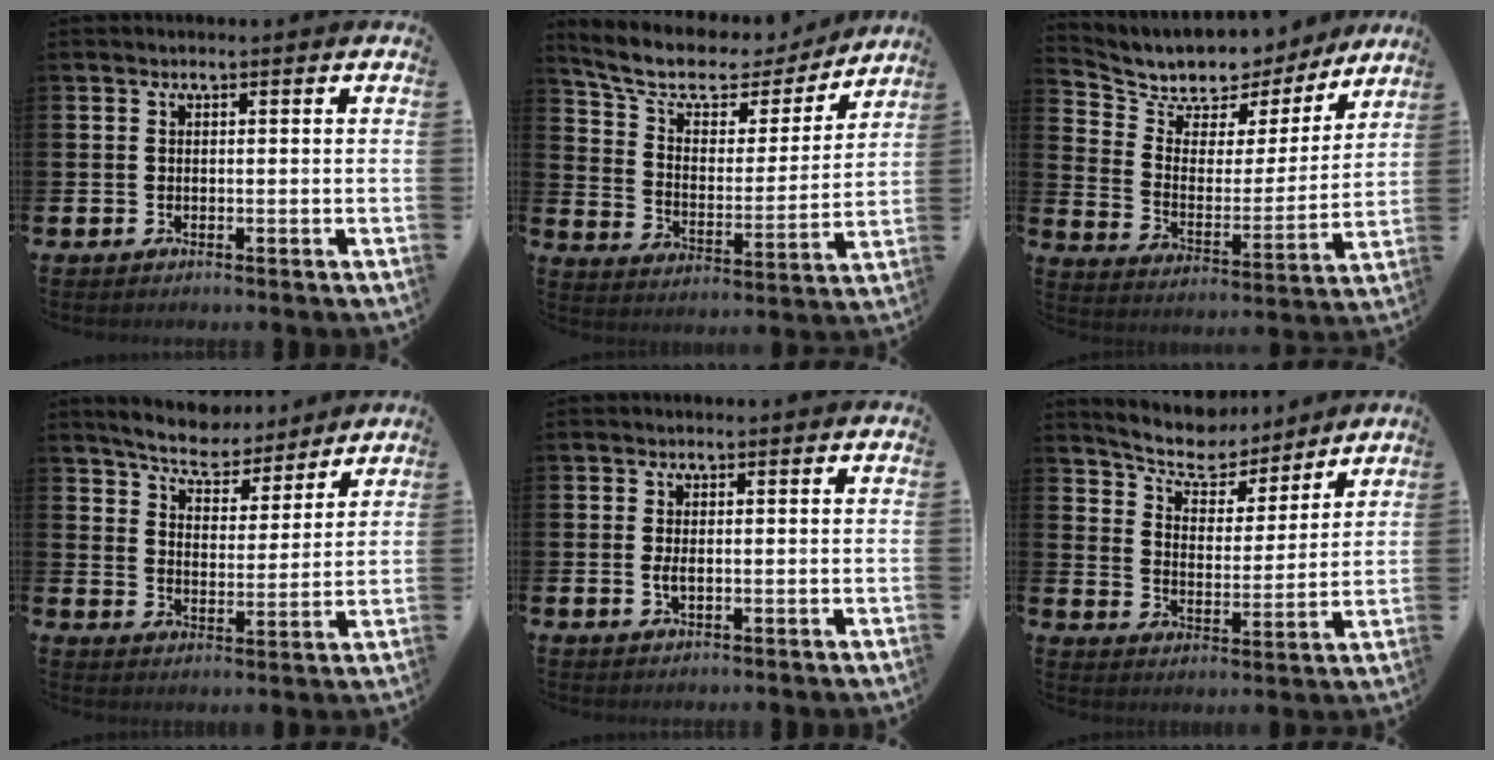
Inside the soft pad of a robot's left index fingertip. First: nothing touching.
{"total": 9.1, "force": [8.1, 3.4, 2.6], "torque": [-0.086, -0.055, 0.141]}
{"total": 8.0, "force": [7.2, 3.5, 0.9], "torque": [-0.060, -0.058, 0.125]}
{"total": 7.1, "force": [6.8, 1.6, 1.5], "torque": [-0.044, -0.047, 0.117]}
{"total": 1.3, "force": [0.1, 0.5, 1.2], "torque": [-0.010, -0.003, -0.003]}
{"total": 8.1, "force": [7.6, 2.4, 1.6], "torque": [-0.056, -0.056, 0.131]}